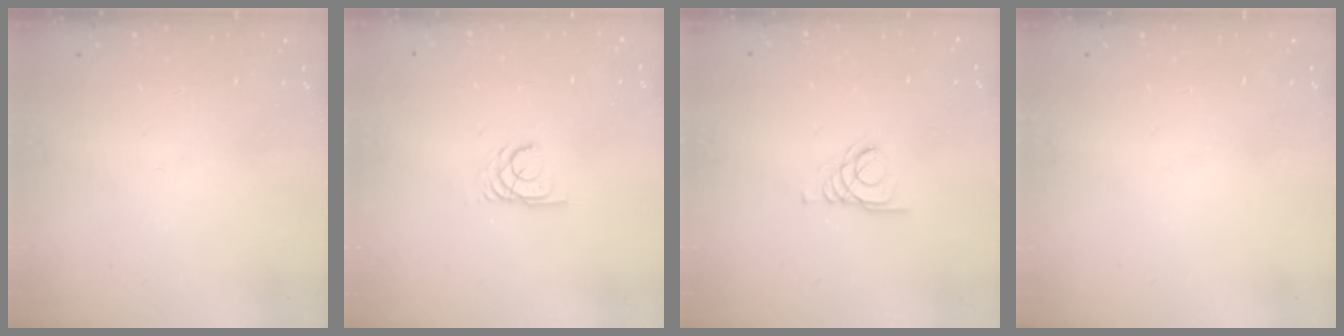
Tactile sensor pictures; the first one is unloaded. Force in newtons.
{"total": 2.7, "press": 2.7, "slide": 0.1}
{"total": 1.6, "press": 1.6, "slide": 0.2}
{"total": 0.0}